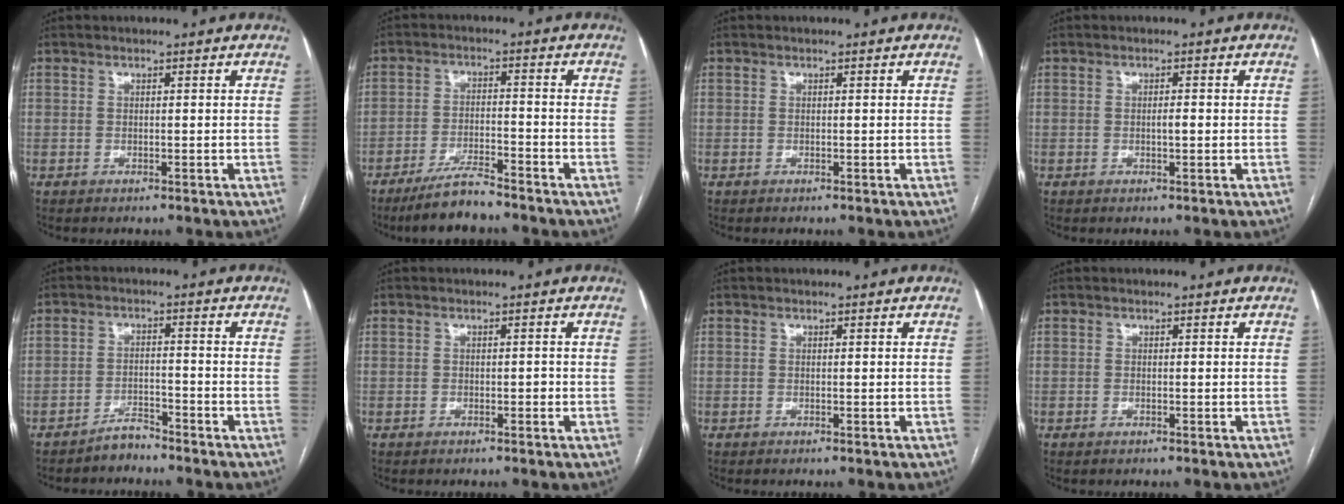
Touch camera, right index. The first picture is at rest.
{"total": 6.6, "force": [-5.7, 0.7, 3.4], "torque": [-0.065, -0.016, -0.104]}
{"total": 0.0}
{"total": 0.6, "force": [0.0, 0.3, 0.6], "torque": [-0.011, 0.000, 0.000]}
{"total": 2.9, "force": [-2.8, 0.7, 0.4], "torque": [-0.003, -0.004, -0.049]}
{"total": 0.8, "force": [-0.3, 0.4, 0.5], "torque": [-0.006, 0.005, -0.006]}
{"total": 0.0}
{"total": 0.0}